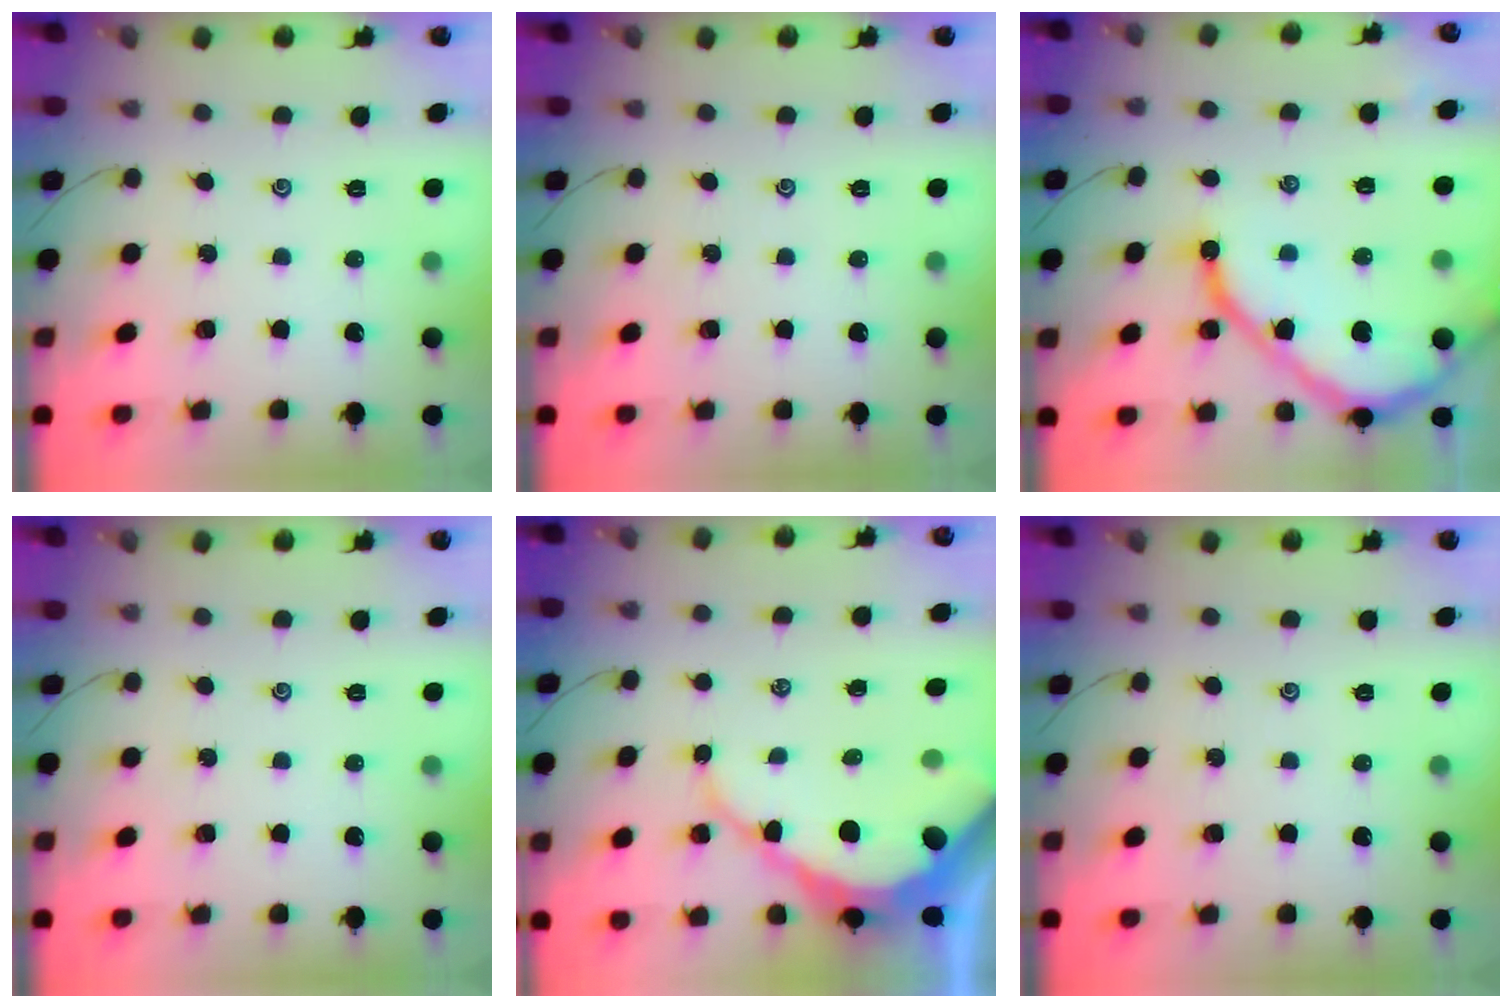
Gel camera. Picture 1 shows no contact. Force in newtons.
{"total": 0.0}
{"total": 13.2, "press": 13.1, "slide": 1.3}
{"total": 0.0}
{"total": 11.6, "press": 11.5, "slide": 1.2}
{"total": 0.0}